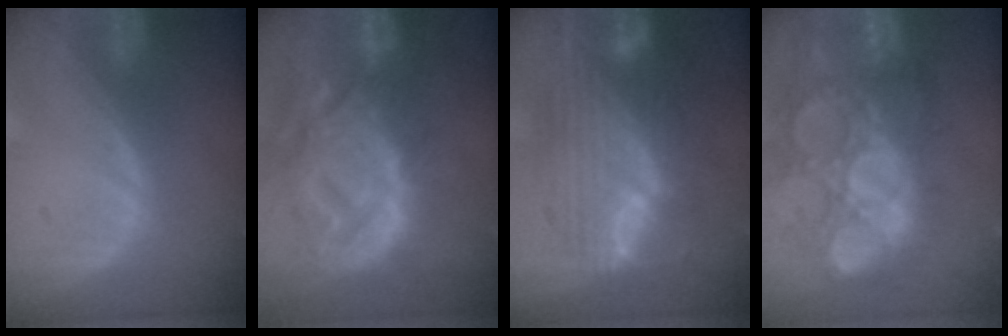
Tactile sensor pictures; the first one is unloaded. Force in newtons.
{"total": 14.3, "press": 12.3, "slide": 7.3}
{"total": 11.8, "press": 11.7, "slide": 1.1}
{"total": 13.5, "press": 12.4, "slide": 5.4}